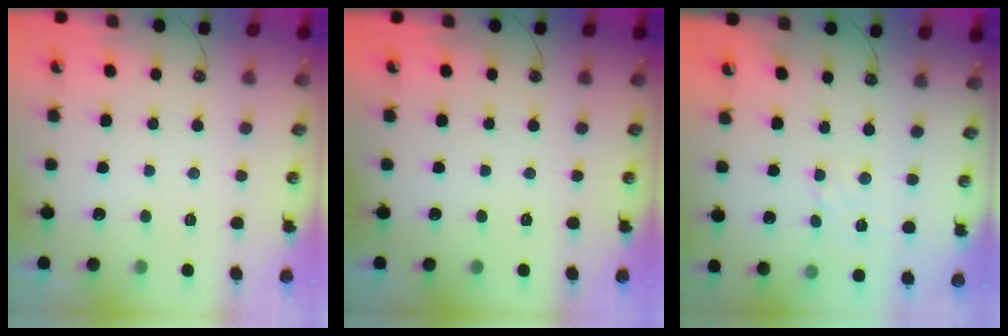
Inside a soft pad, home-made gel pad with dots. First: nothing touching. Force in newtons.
{"total": 0.0}
{"total": 1.6, "press": 1.5, "slide": 0.5}